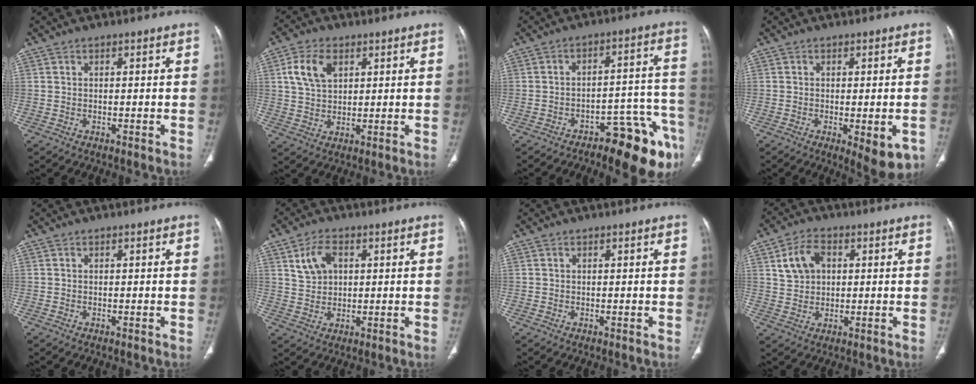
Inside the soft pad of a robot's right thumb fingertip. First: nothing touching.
{"total": 7.6, "force": [2.9, 4.9, 5.0], "torque": [-0.089, -0.004, 0.056]}
{"total": 15.4, "force": [-10.3, 4.3, 10.5], "torque": [-0.066, 0.082, -0.142]}
{"total": 7.9, "force": [-2.9, 2.9, 6.7], "torque": [-0.077, -0.008, -0.034]}
{"total": 0.0}
{"total": 6.1, "force": [2.3, 4.1, 3.8], "torque": [-0.058, -0.003, 0.046]}
{"total": 0.0}
{"total": 7.1, "force": [2.1, 5.1, 4.3], "torque": [-0.066, 0.004, 0.039]}